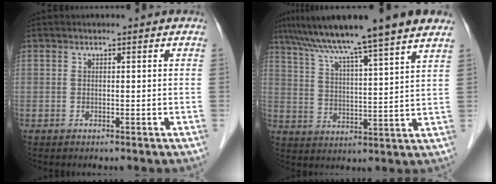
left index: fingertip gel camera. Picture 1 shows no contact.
{"total": 17.3, "force": [13.8, -0.5, 10.5], "torque": [-0.172, 0.032, 0.203]}